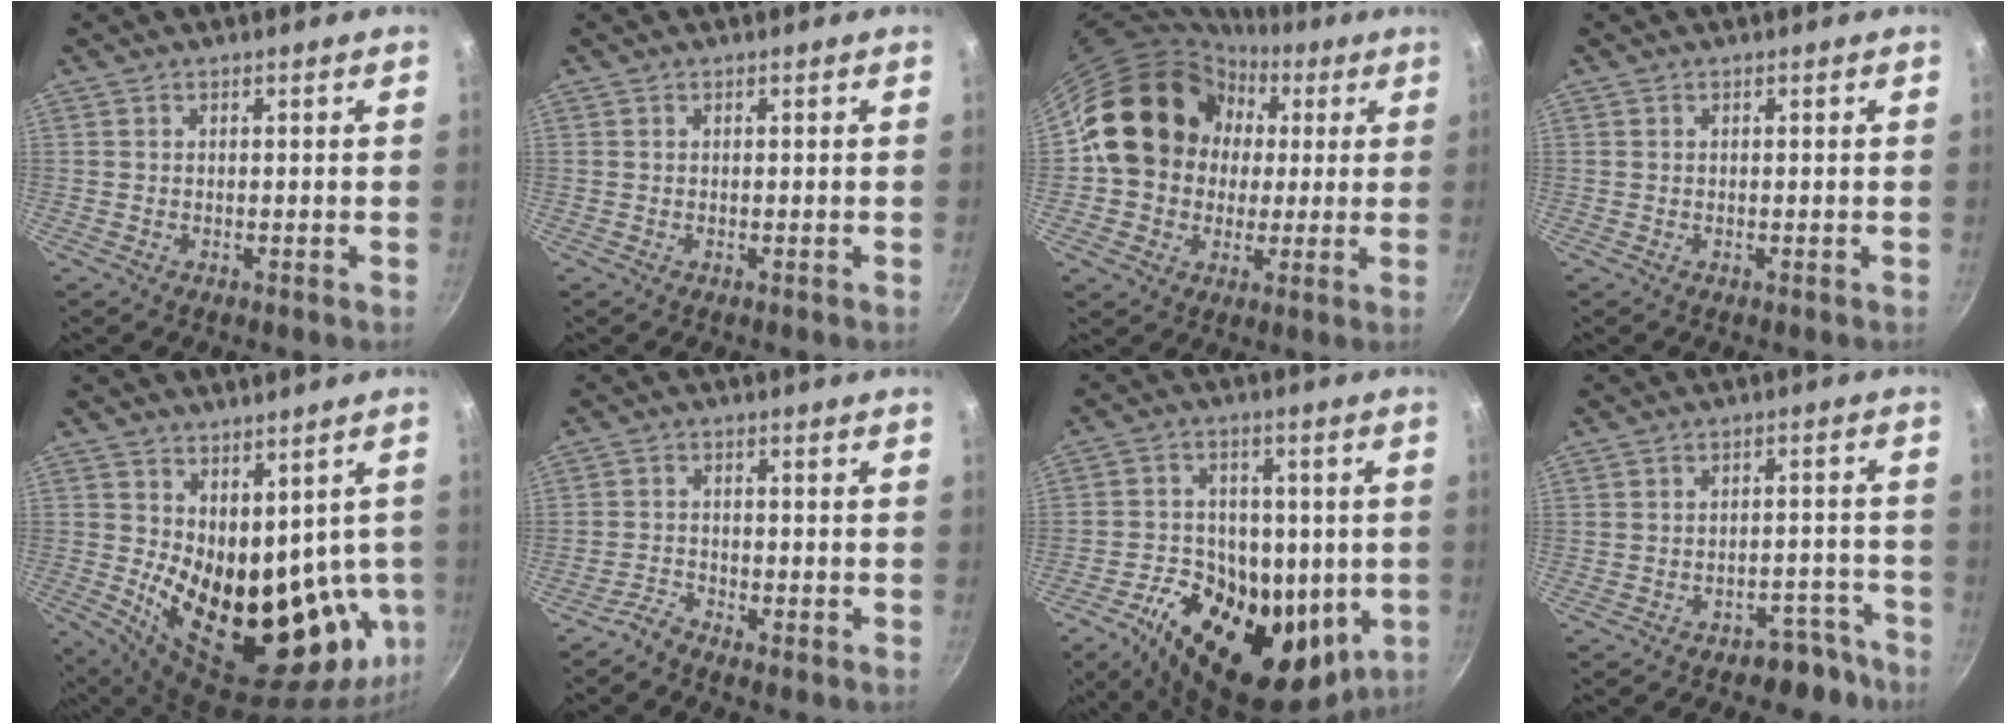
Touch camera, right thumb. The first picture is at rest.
{"total": 0.0}
{"total": 17.4, "force": [2.5, 15.0, 8.4], "torque": [-0.110, 0.035, 0.036]}
{"total": 0.0}
{"total": 22.1, "force": [0.9, 12.7, 18.1], "torque": [-0.214, -0.042, 0.051]}
{"total": 2.6, "force": [-2.4, 0.6, 0.8], "torque": [-0.021, 0.019, -0.053]}
{"total": 22.4, "force": [-5.4, 14.6, 16.2], "torque": [-0.239, 0.002, -0.076]}
{"total": 6.6, "force": [-5.2, 3.7, 1.5], "torque": [0.040, 0.075, -0.052]}